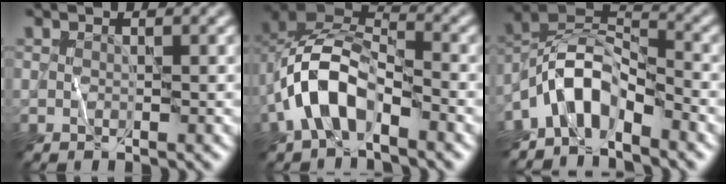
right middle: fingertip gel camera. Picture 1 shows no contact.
{"total": 7.3, "force": [-3.0, 3.9, 5.4], "torque": [-0.105, 0.009, -0.066]}
{"total": 5.8, "force": [-4.0, 2.5, 3.4], "torque": [-0.049, 0.008, -0.084]}